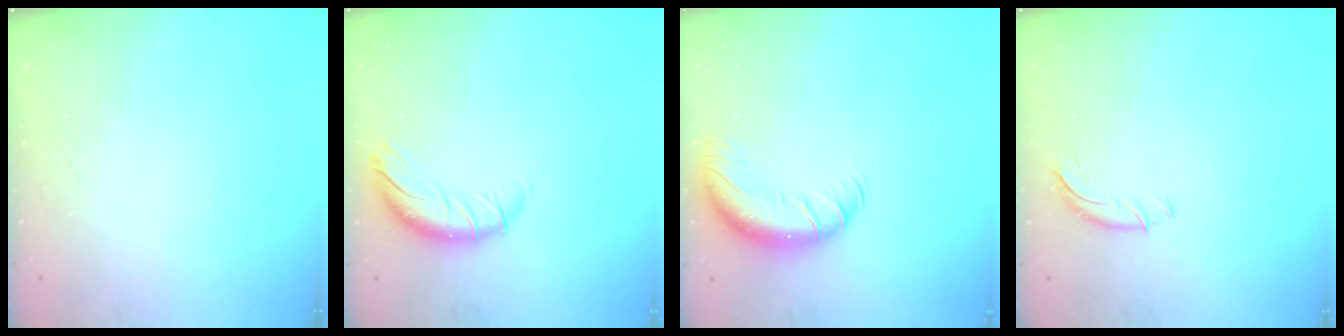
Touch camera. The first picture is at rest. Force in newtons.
{"total": 10.5, "press": 10.3, "slide": 2.2}
{"total": 11.8, "press": 11.4, "slide": 3.0}
{"total": 6.2, "press": 6.2, "slide": 0.6}